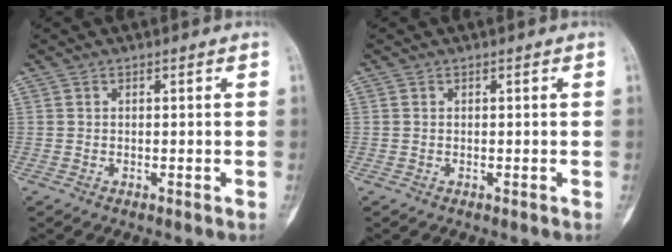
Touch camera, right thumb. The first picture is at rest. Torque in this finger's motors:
{"motor_torque": [-0.32, -0.06, -0.12, 0.07, 0.02]}